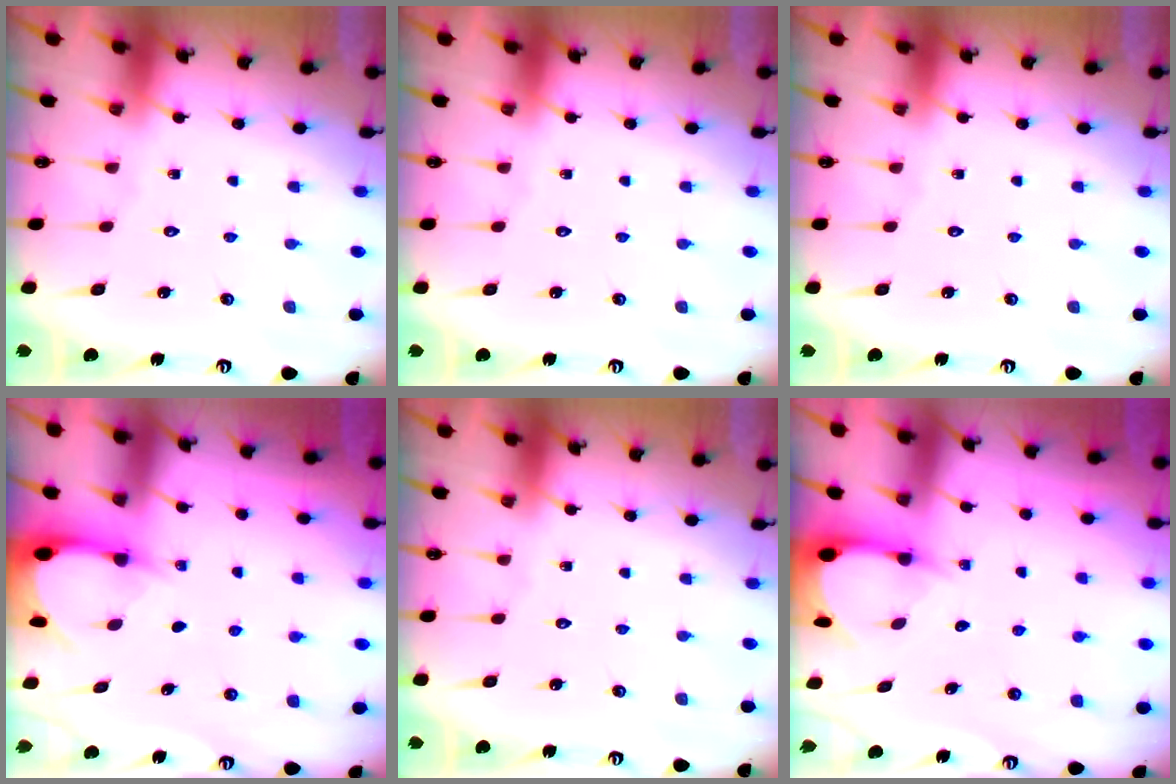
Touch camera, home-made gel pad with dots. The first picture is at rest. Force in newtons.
{"total": 0.0}
{"total": 0.0}
{"total": 3.0, "press": 3.0, "slide": 0.3}
{"total": 0.0}
{"total": 3.4, "press": 3.4, "slide": 0.3}